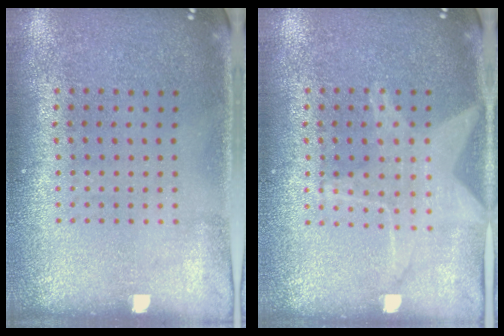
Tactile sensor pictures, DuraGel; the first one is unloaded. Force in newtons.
{"total": 1.3, "press": 1.3, "slide": 0.1}